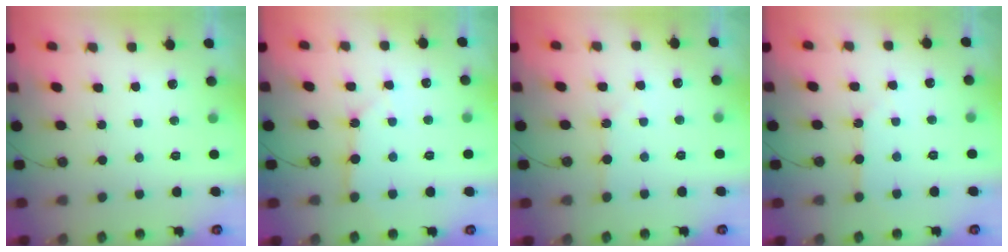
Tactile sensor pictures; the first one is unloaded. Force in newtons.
{"total": 4.9, "press": 4.9, "slide": 0.4}
{"total": 2.0, "press": 2.0, "slide": 0.4}
{"total": 4.6, "press": 4.6, "slide": 0.4}